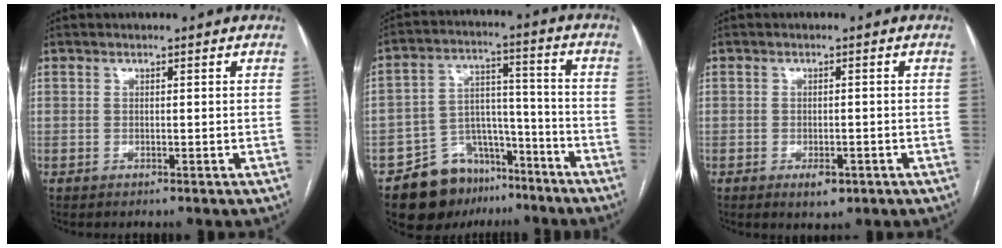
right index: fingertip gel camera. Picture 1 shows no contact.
{"total": 12.7, "force": [-9.0, 7.8, 4.3], "torque": [-0.060, 0.049, -0.142]}
{"total": 2.9, "force": [-1.5, 1.4, 2.0], "torque": [-0.027, 0.000, -0.014]}